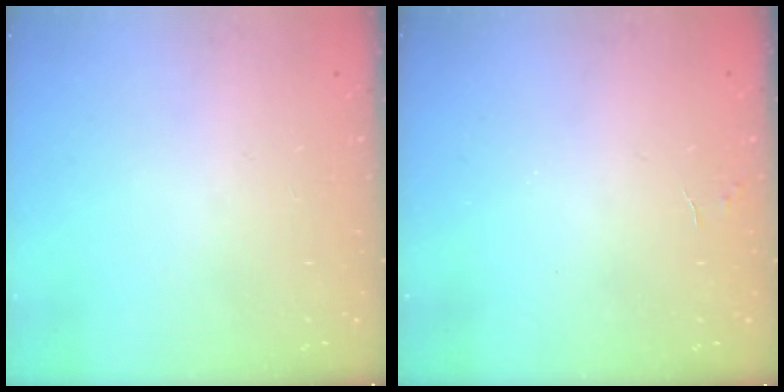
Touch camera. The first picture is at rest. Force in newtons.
{"total": 2.2, "press": 2.2, "slide": 0.2}